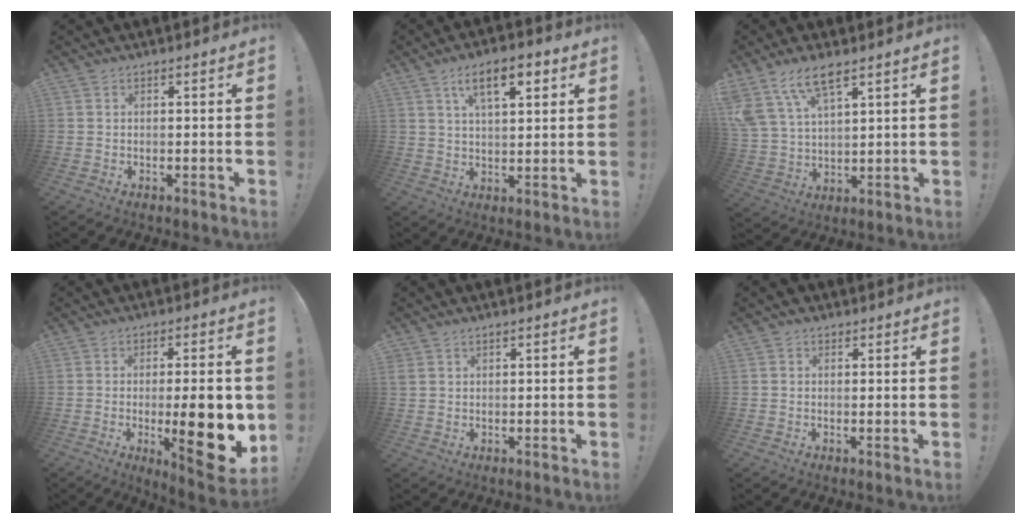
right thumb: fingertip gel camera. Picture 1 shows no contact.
{"total": 10.5, "force": [5.0, 4.1, 8.3], "torque": [-0.121, -0.010, 0.081]}
{"total": 11.0, "force": [7.7, 4.4, 6.5], "torque": [-0.129, -0.032, 0.148]}
{"total": 17.1, "force": [-2.7, 4.5, 16.3], "torque": [-0.207, -0.010, -0.029]}
{"total": 1.6, "force": [1.0, 1.0, 0.6], "torque": [-0.012, -0.001, 0.021]}
{"total": 1.3, "force": [0.8, 0.9, 0.5], "torque": [0.004, -0.003, 0.012]}